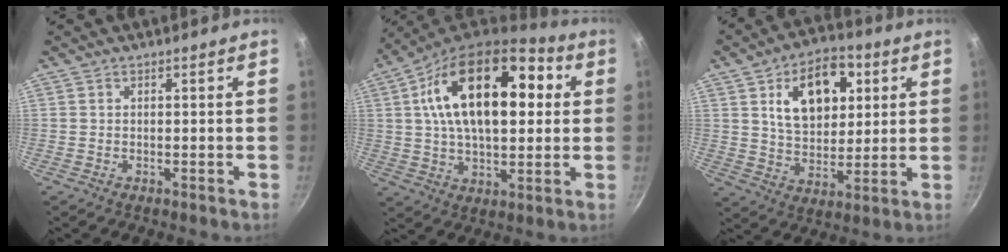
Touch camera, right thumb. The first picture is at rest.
{"total": 24.5, "force": [5.3, 13.1, 20.0], "torque": [-0.320, 0.021, 0.077]}
{"total": 15.5, "force": [5.1, 9.8, 10.9], "torque": [-0.134, -0.009, 0.088]}